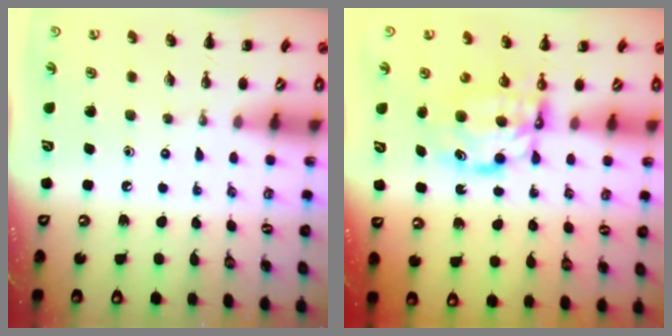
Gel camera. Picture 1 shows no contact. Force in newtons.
{"total": 6.5, "press": 6.4, "slide": 0.8}